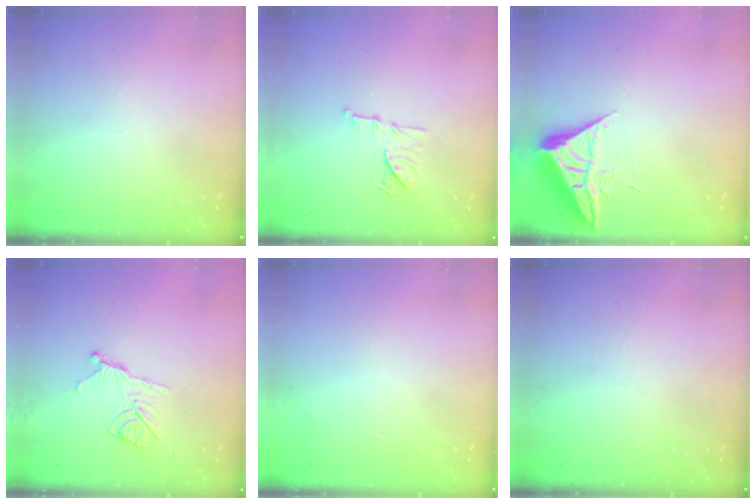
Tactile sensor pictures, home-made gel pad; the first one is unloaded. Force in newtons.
{"total": 11.8, "press": 11.8, "slide": 0.7}
{"total": 5.9, "press": 5.9, "slide": 0.6}
{"total": 10.9, "press": 10.9, "slide": 0.4}
{"total": 4.0, "press": 4.0, "slide": 0.2}
{"total": 0.0}